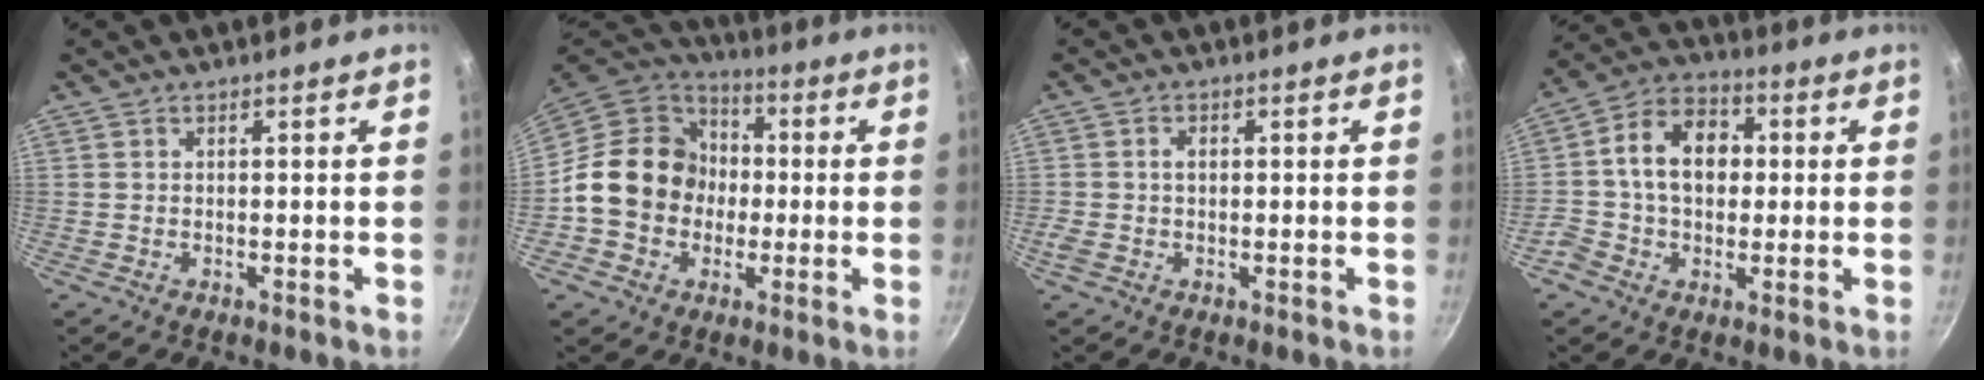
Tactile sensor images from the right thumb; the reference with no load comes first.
{"total": 16.8, "force": [-1.2, 14.5, 8.4], "torque": [-0.113, 0.037, -0.031]}
{"total": 2.8, "force": [0.0, 2.1, 1.8], "torque": [-0.027, 0.005, -0.001]}
{"total": 12.2, "force": [0.4, 9.4, 7.8], "torque": [-0.097, 0.028, -0.013]}